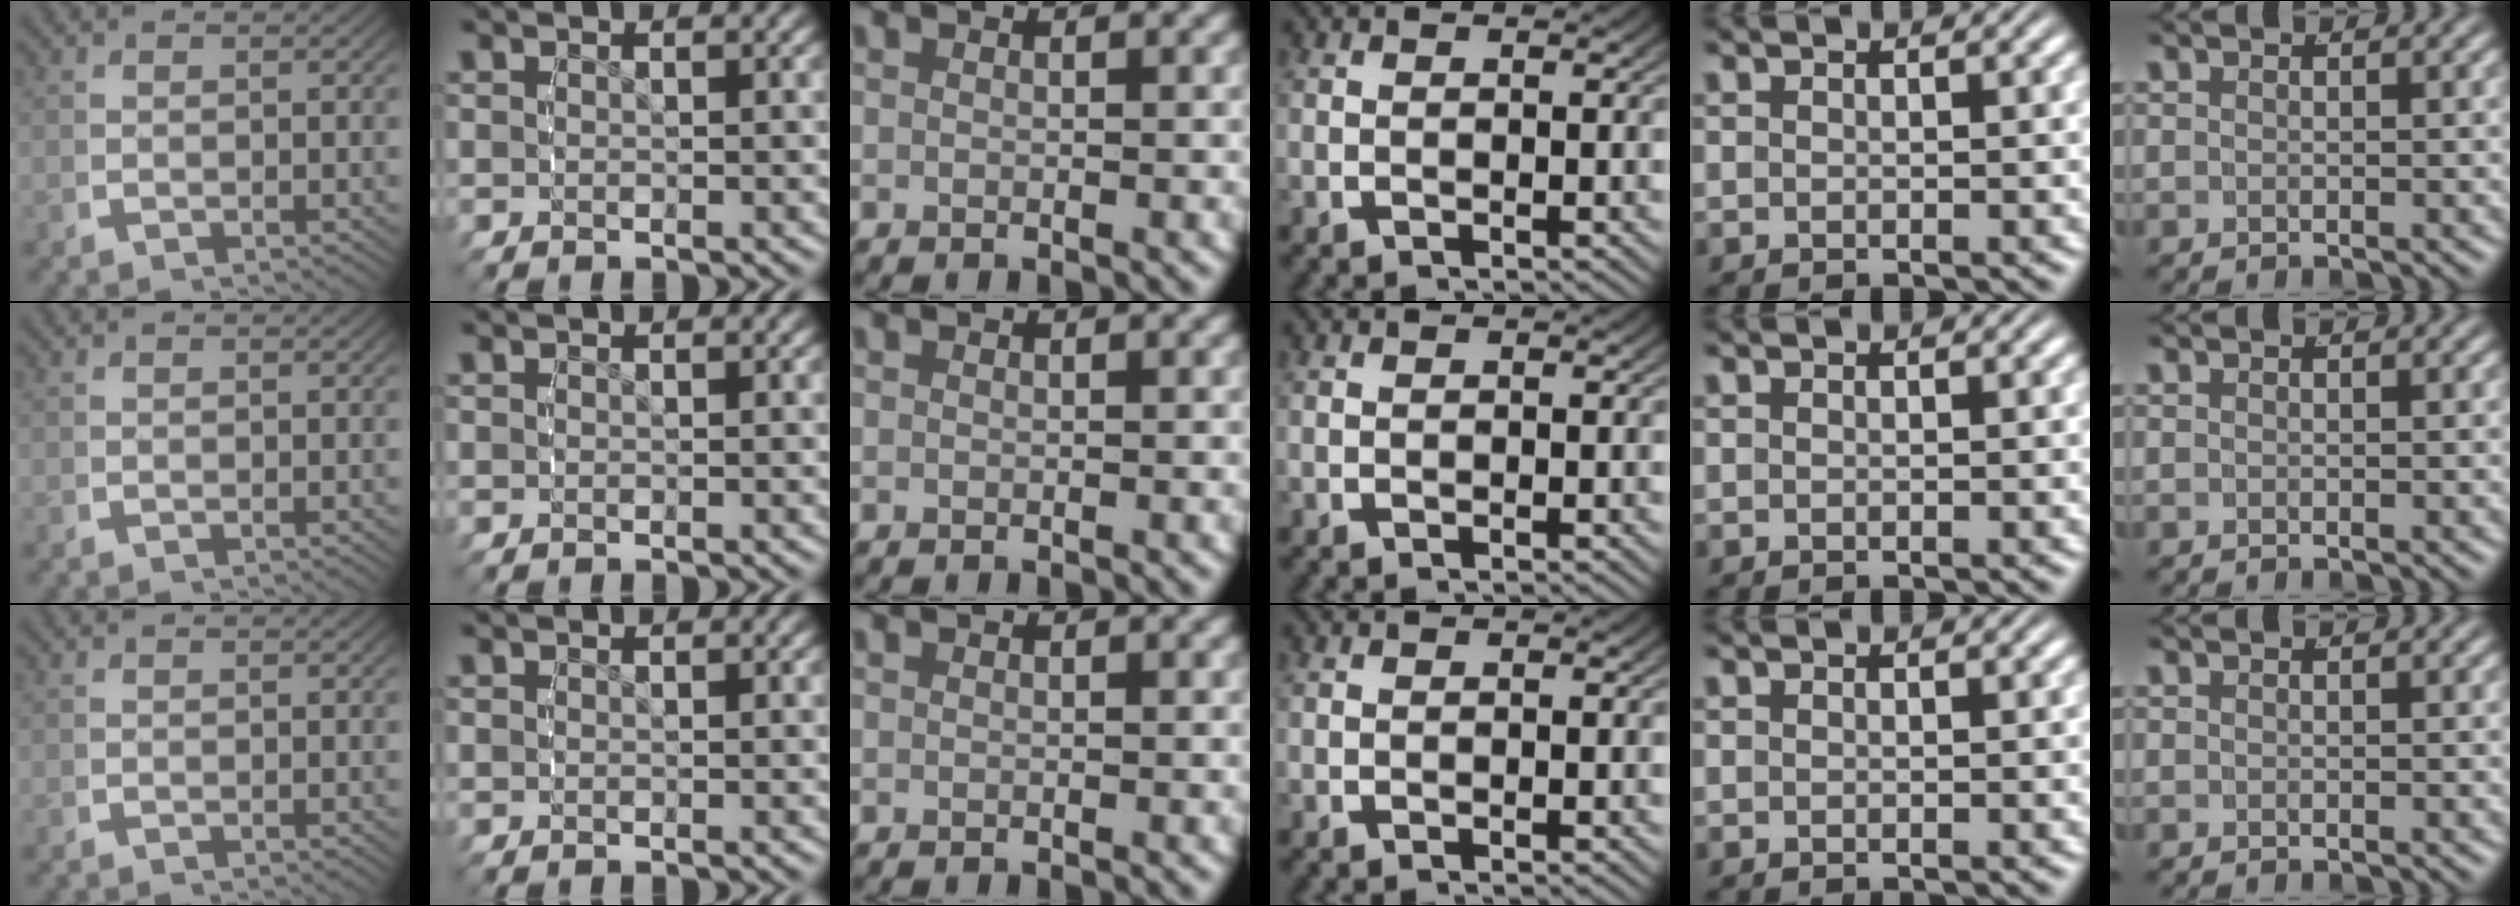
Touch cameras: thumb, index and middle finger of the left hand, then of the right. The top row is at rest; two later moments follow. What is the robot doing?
{"motion": "reach", "object": "stress ball aka squeeze ball"}